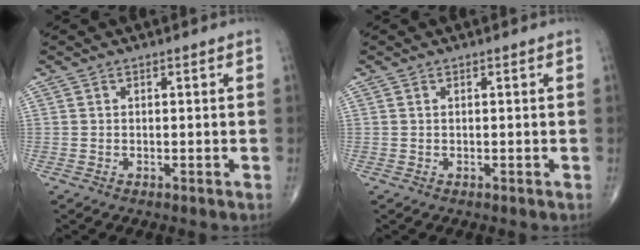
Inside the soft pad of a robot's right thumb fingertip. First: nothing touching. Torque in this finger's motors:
{"motor_torque": [0.41, 0.25, 0.03, -0.21, 0.00]}